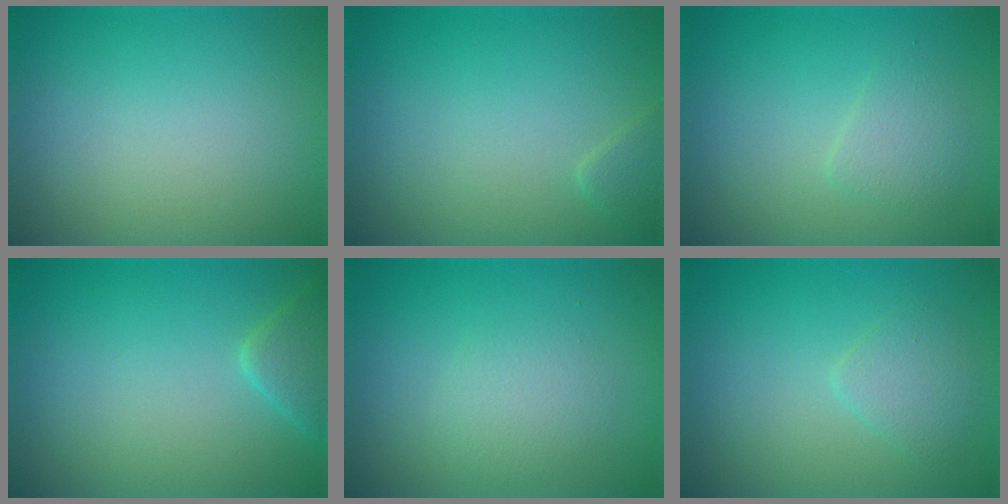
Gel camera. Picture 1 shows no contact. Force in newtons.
{"total": 1.1, "press": 1.1, "slide": 0.1}
{"total": 1.8, "press": 1.8, "slide": 0.1}
{"total": 2.3, "press": 2.2, "slide": 0.2}
{"total": 2.0, "press": 2.0, "slide": 0.2}
{"total": 1.9, "press": 1.9, "slide": 0.1}